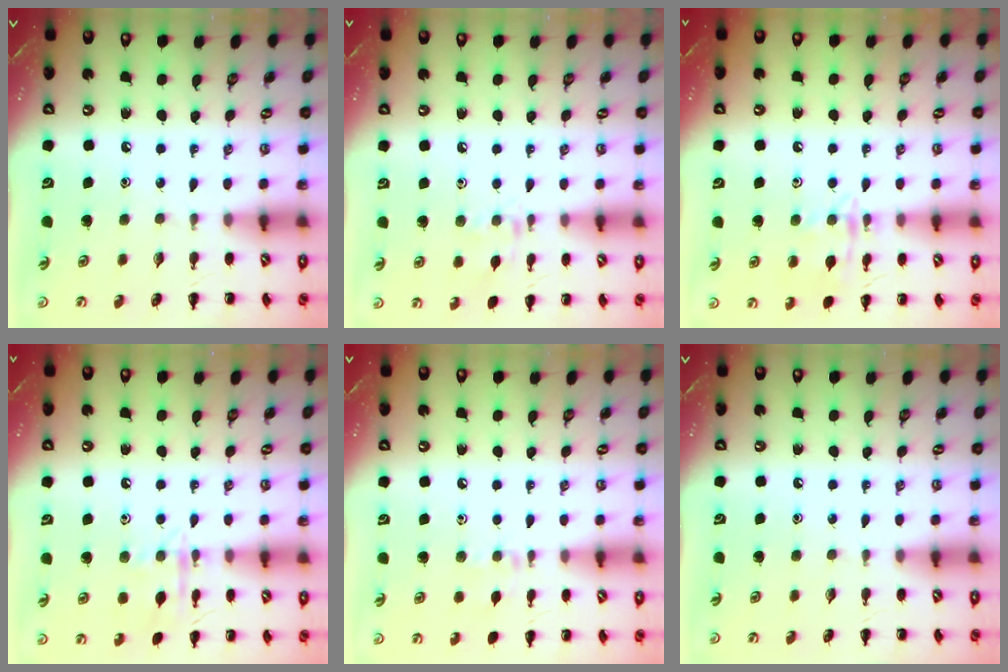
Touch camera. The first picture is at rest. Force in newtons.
{"total": 7.2, "press": 7.1, "slide": 1.5}
{"total": 11.9, "press": 11.9, "slide": 1.0}
{"total": 9.0, "press": 8.9, "slide": 1.1}
{"total": 6.6, "press": 6.4, "slide": 1.8}
{"total": 0.0}